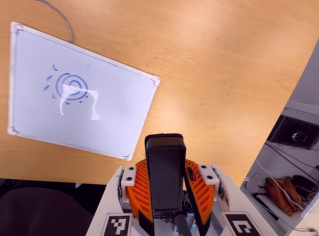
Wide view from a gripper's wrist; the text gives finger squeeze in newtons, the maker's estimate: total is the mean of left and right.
{"total": 7.8, "left": 6.8, "right": 8.8}